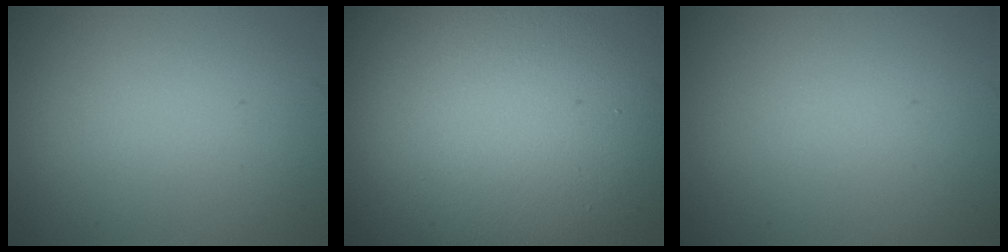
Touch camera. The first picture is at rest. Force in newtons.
{"total": 23.3, "press": 23.3, "slide": 1.2}
{"total": 0.0}